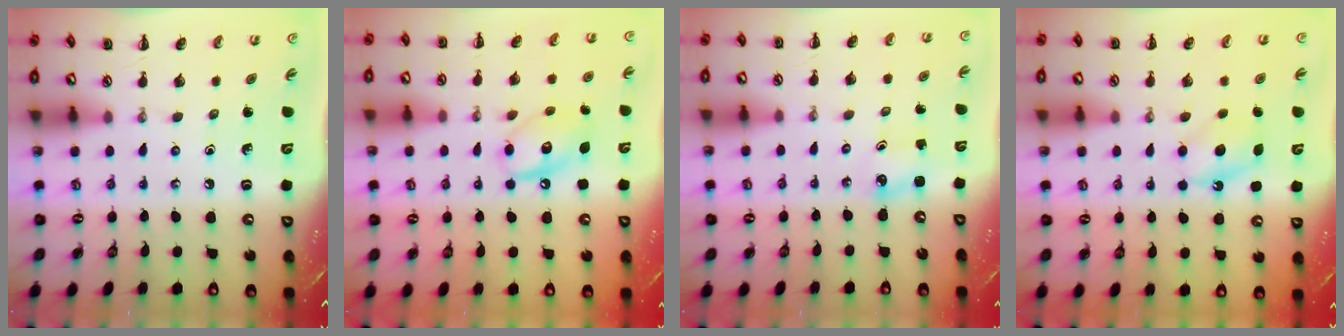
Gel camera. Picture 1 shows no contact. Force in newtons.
{"total": 11.2, "press": 11.1, "slide": 1.4}
{"total": 1.5, "press": 1.5, "slide": 0.3}
{"total": 6.8, "press": 6.6, "slide": 1.6}